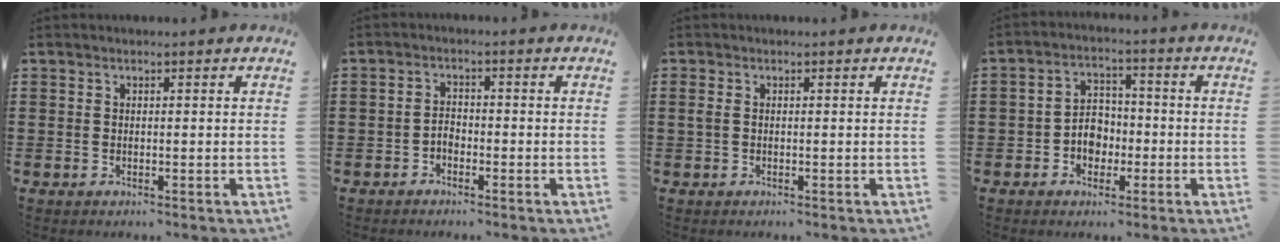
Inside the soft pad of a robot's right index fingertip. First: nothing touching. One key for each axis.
{"total": 1.8, "fx": -1.2, "fy": 1.1, "fz": 0.7, "tx": -0.017, "ty": 0.002, "tz": -0.025}
{"total": 1.2, "fx": 0.1, "fy": 0.7, "fz": 1.0, "tx": -0.029, "ty": 0.002, "tz": -0.002}
{"total": 4.5, "fx": -1.6, "fy": 3.7, "fz": 2.0, "tx": -0.038, "ty": 0.004, "tz": -0.034}